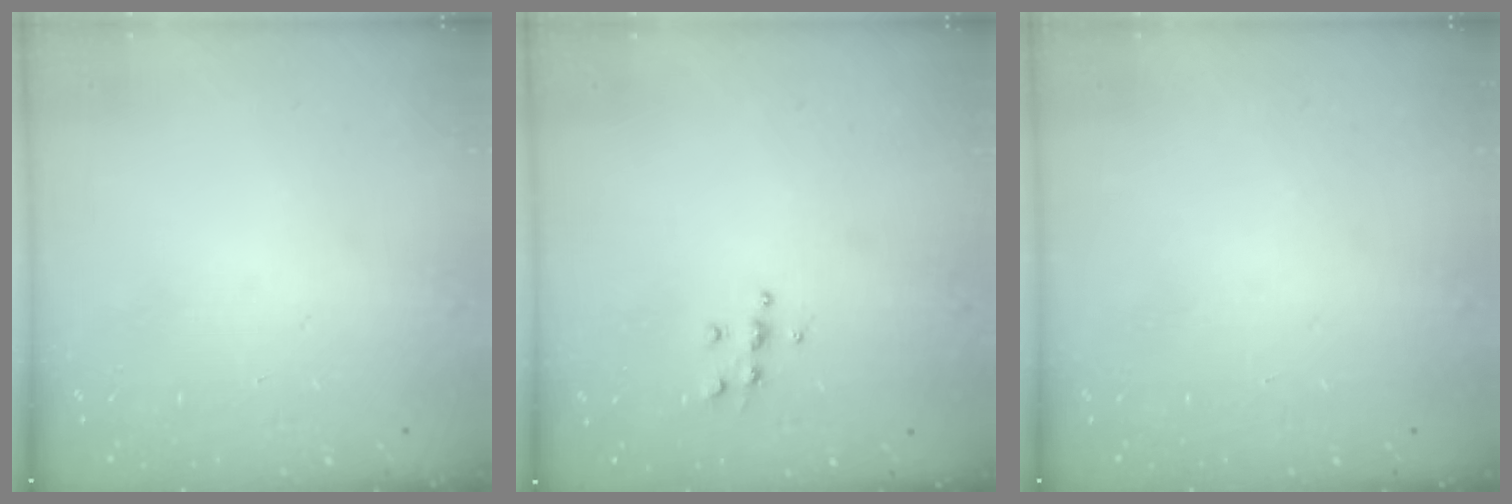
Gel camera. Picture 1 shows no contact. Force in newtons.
{"total": 5.5, "press": 5.4, "slide": 0.6}
{"total": 0.0}